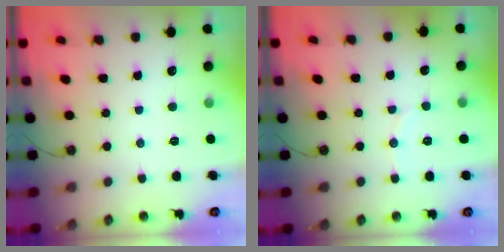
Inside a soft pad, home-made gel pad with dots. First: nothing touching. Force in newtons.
{"total": 2.9, "press": 2.9, "slide": 0.3}